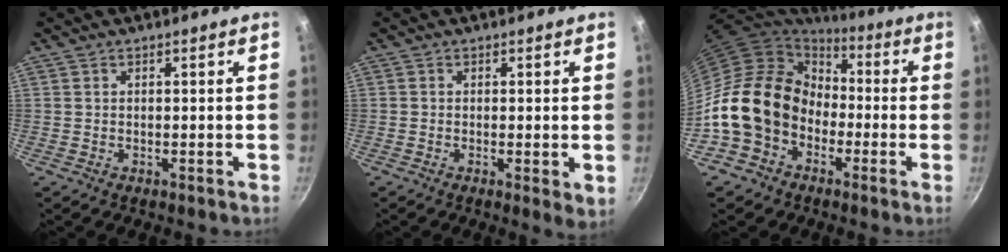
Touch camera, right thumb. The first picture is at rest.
{"total": 2.9, "force": [-0.2, 0.8, 2.7], "torque": [-0.040, -0.011, -0.005]}
{"total": 17.7, "force": [-4.4, 14.4, 9.4], "torque": [-0.136, 0.053, -0.081]}